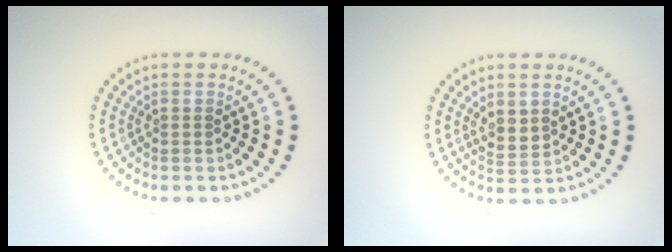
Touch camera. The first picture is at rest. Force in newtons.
{"total": 1.9, "press": 1.6, "slide": 1.1}